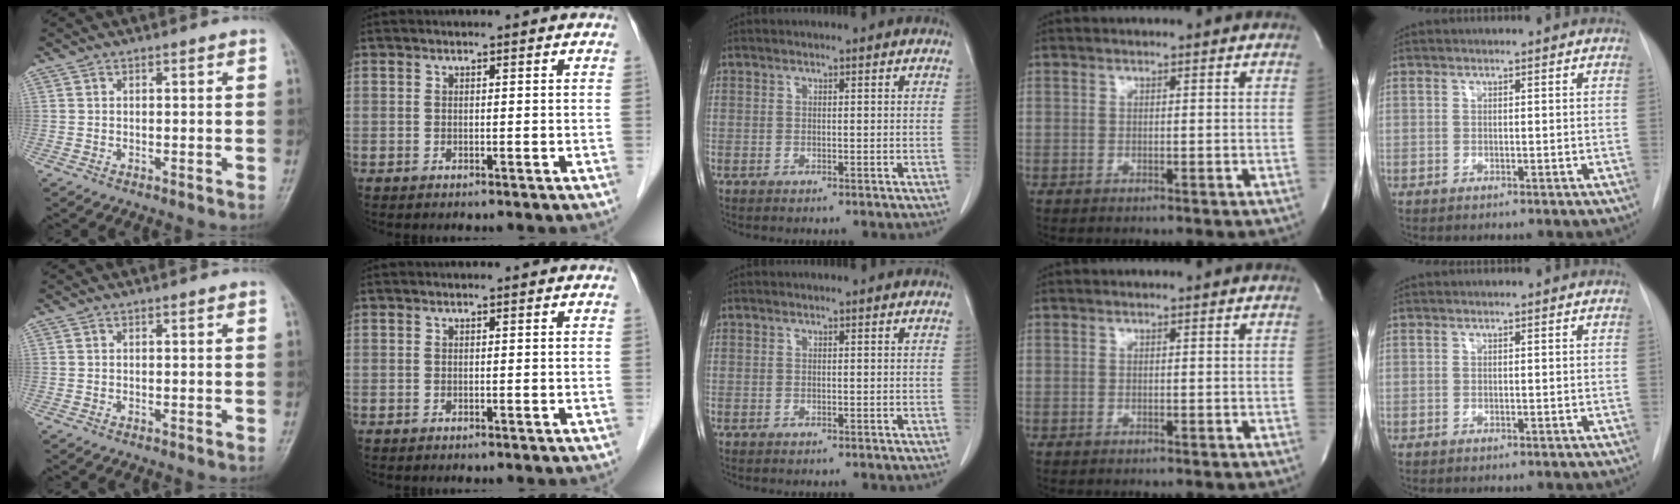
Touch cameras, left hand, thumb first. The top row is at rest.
{}